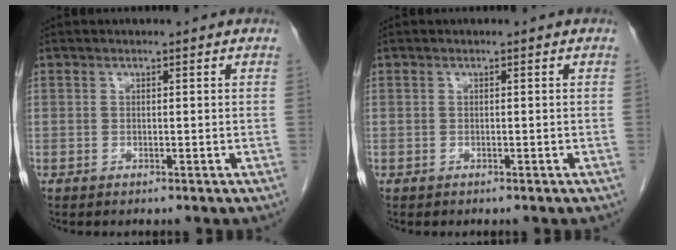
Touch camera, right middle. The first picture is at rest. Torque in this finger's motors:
{"motor_torque": [-0.31, -0.16, -0.03, -0.01]}